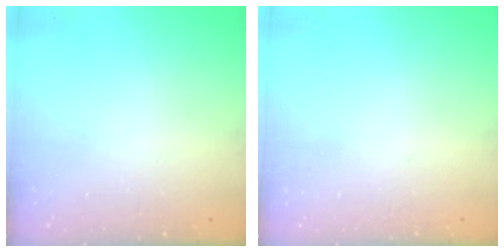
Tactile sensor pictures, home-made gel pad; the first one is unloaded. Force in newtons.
{"total": 0.0}